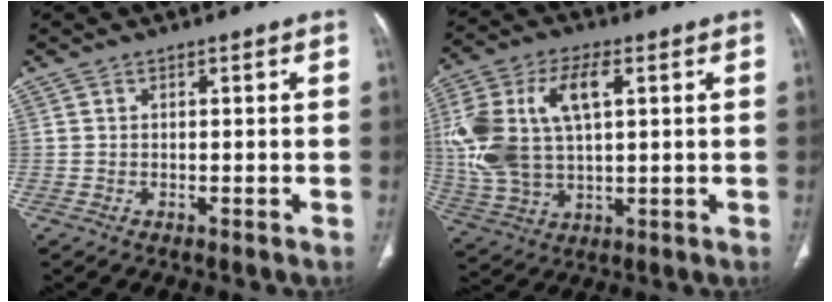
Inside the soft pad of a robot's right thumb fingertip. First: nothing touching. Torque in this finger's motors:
{"motor_torque": [1.71, 2.86, 1.57, 0.84, 0.24]}